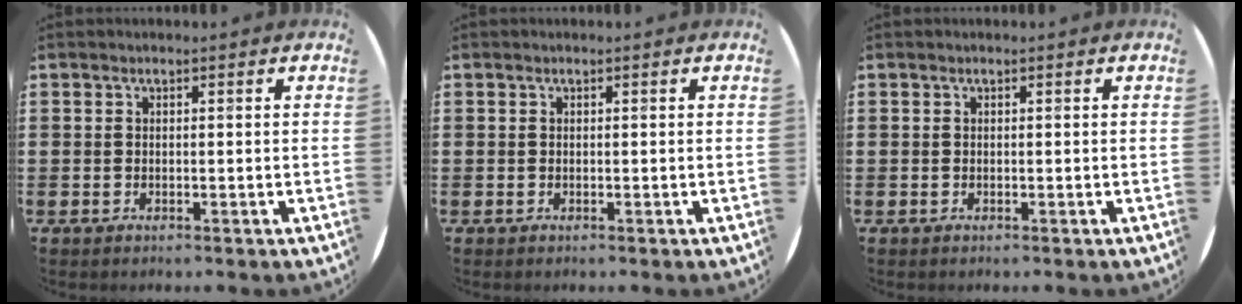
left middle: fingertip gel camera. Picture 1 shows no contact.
{"total": 0.0}
{"total": 0.0}